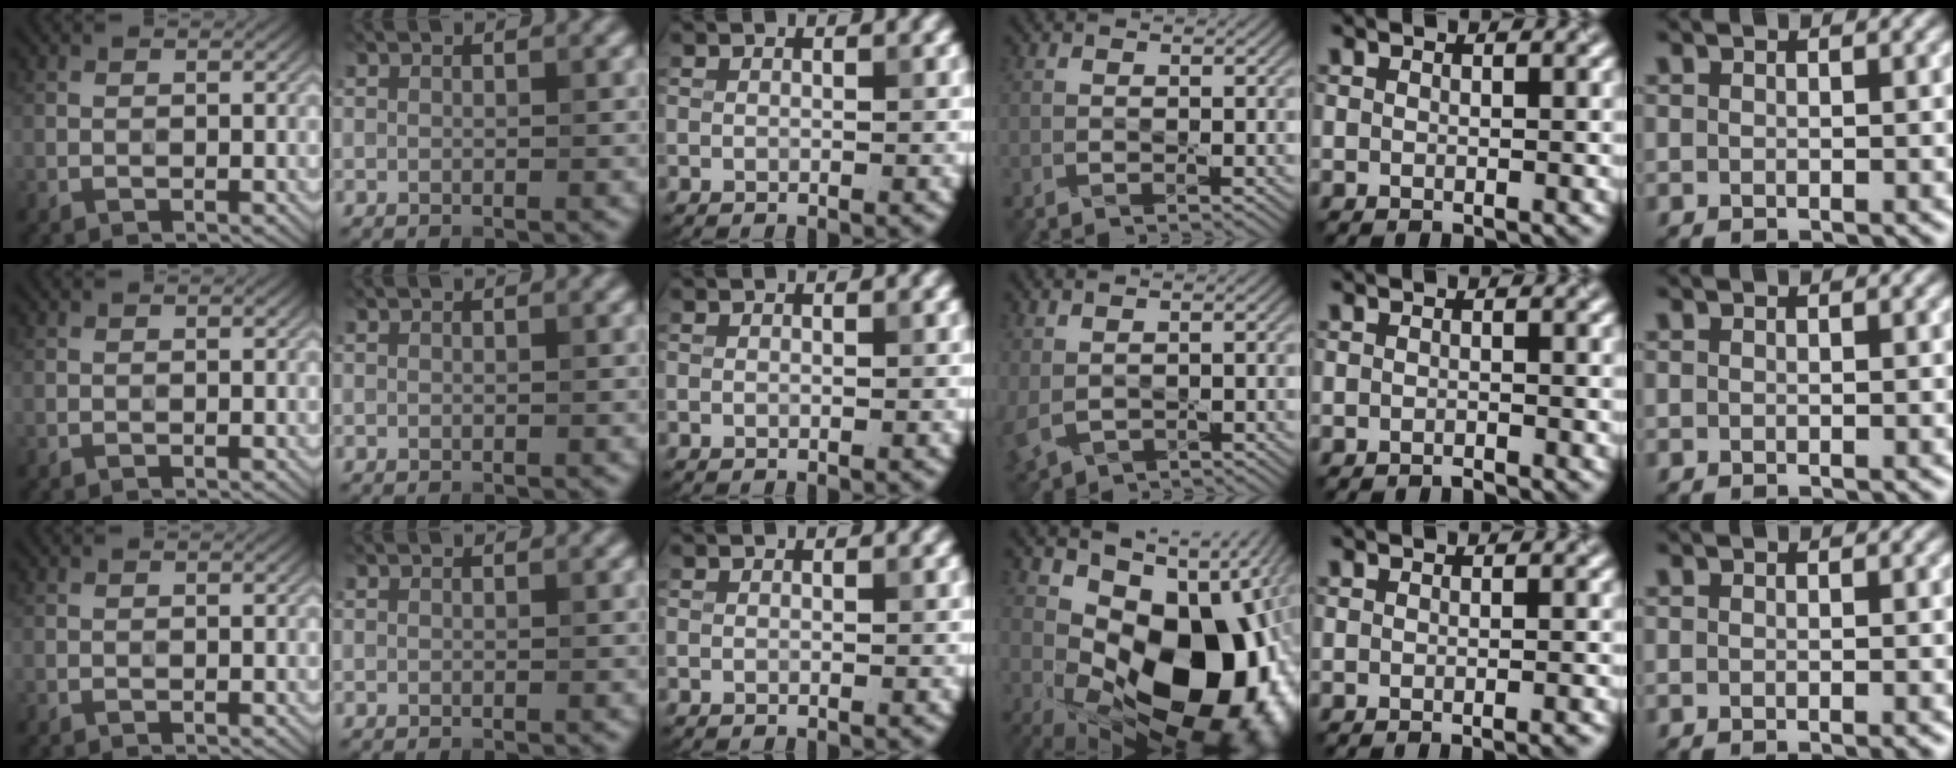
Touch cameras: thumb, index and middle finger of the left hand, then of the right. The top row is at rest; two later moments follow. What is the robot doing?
{"motion": "press", "object": "grip strengthener"}